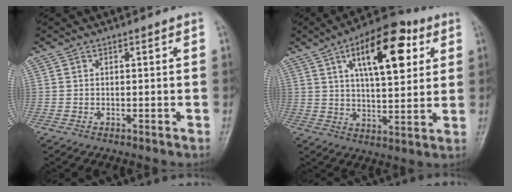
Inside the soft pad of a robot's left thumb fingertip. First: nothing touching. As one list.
[{"total": 17.1, "force": [6.8, 7.4, 13.9], "torque": [-0.185, -0.010, 0.101]}]